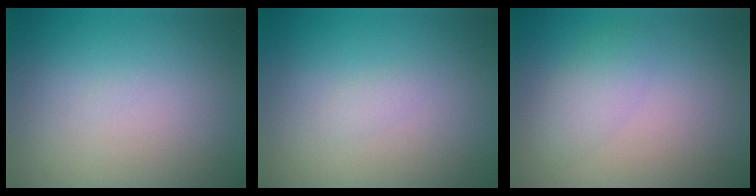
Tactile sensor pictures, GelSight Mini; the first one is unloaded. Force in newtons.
{"total": 0.7, "press": 0.7, "slide": 0.1}
{"total": 2.1, "press": 2.1, "slide": 0.1}